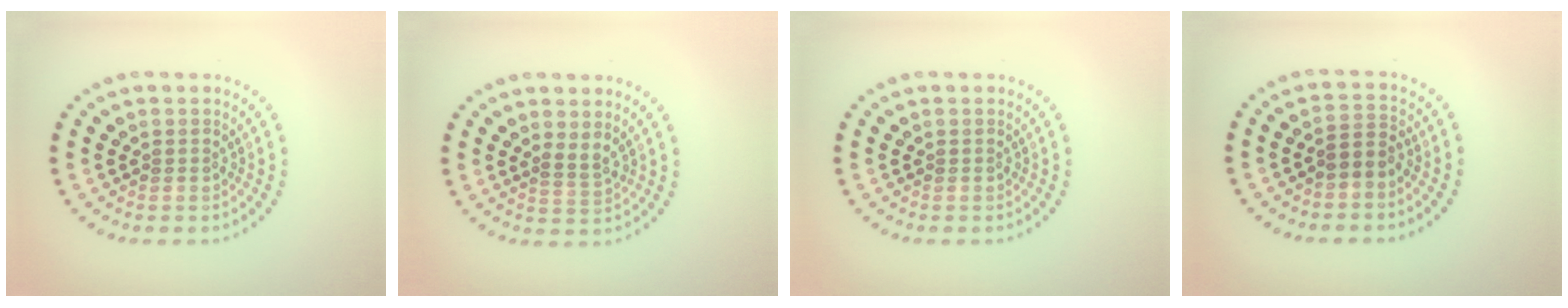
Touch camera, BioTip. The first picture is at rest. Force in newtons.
{"total": 1.2, "press": 0.9, "slide": 0.8}
{"total": 0.0}
{"total": 2.0, "press": 1.6, "slide": 1.2}